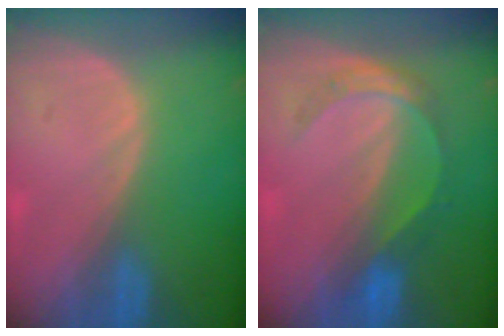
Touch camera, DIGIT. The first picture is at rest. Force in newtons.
{"total": 4.7, "press": 4.7, "slide": 0.4}